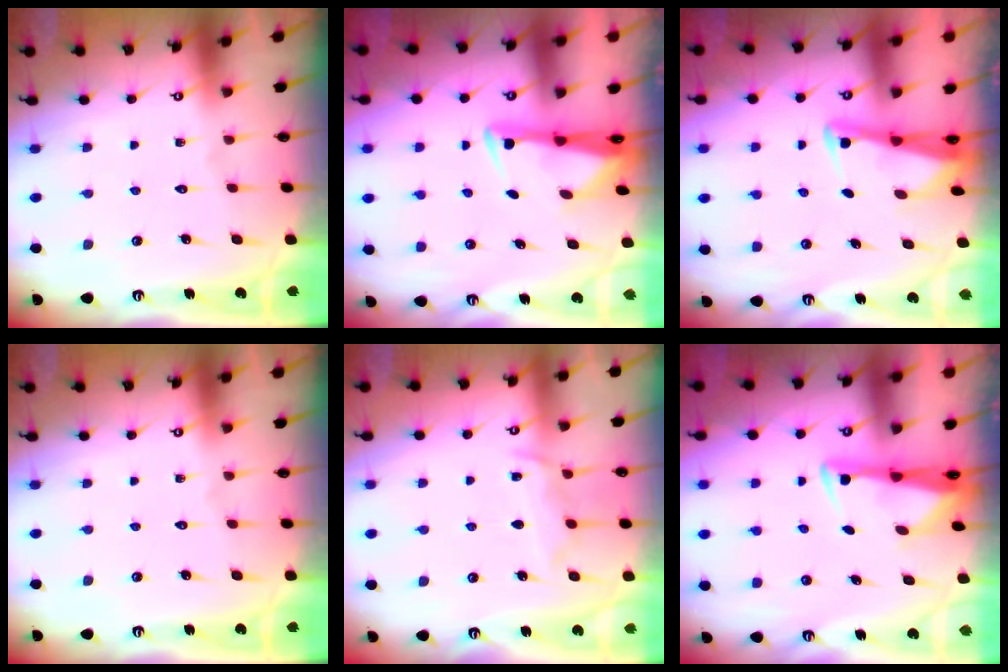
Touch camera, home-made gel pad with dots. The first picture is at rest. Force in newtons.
{"total": 3.0, "press": 2.8, "slide": 0.9}
{"total": 2.9, "press": 2.9, "slide": 0.2}
{"total": 0.0}
{"total": 8.0, "press": 7.9, "slide": 1.0}
{"total": 2.9, "press": 2.8, "slide": 0.9}